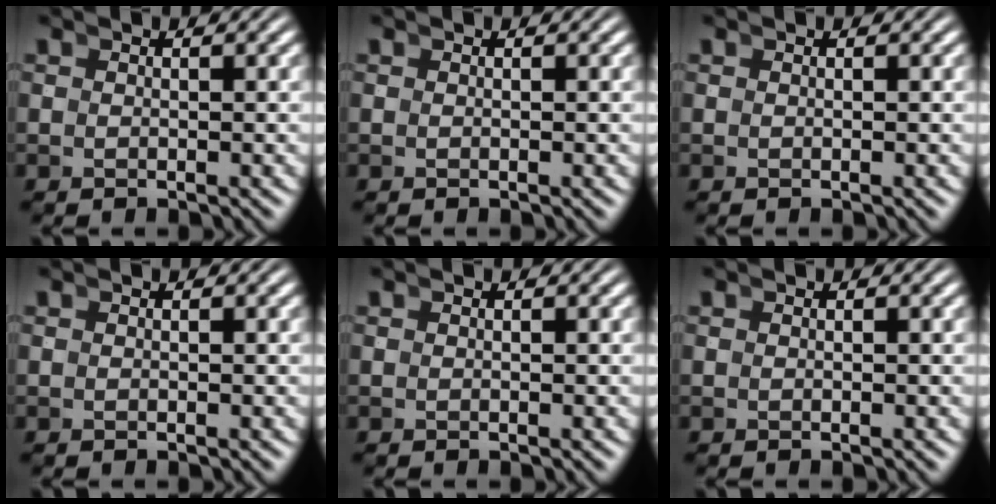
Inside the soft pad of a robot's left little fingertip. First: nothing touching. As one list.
[{"total": 0.0}, {"total": 0.0}, {"total": 0.0}, {"total": 0.0}, {"total": 0.0}]